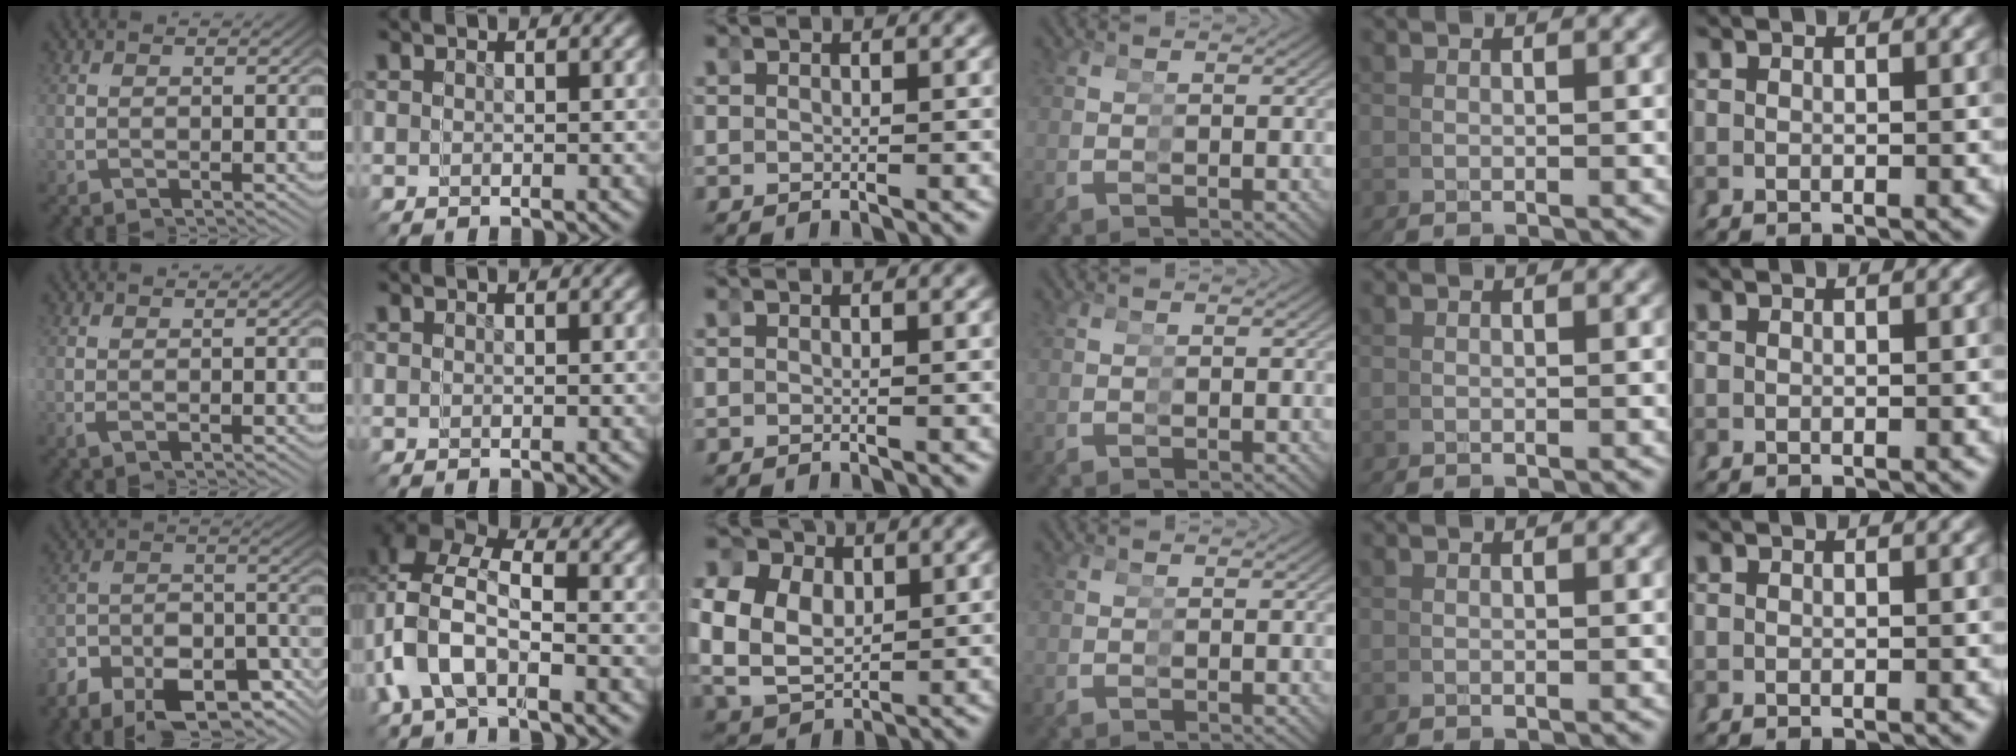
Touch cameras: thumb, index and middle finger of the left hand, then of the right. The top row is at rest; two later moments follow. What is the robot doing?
{"motion": "grasp_and_lifting", "object": "pipette"}